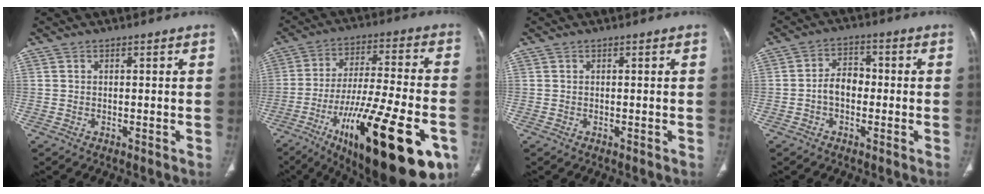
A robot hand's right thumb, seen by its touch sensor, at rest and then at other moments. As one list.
[{"total": 29.1, "force": [-12.6, 8.3, 24.9], "torque": [-0.356, 0.039, -0.184]}, {"total": 0.0}, {"total": 5.3, "force": [-1.0, 3.7, 3.6], "torque": [-0.049, 0.023, -0.027]}]